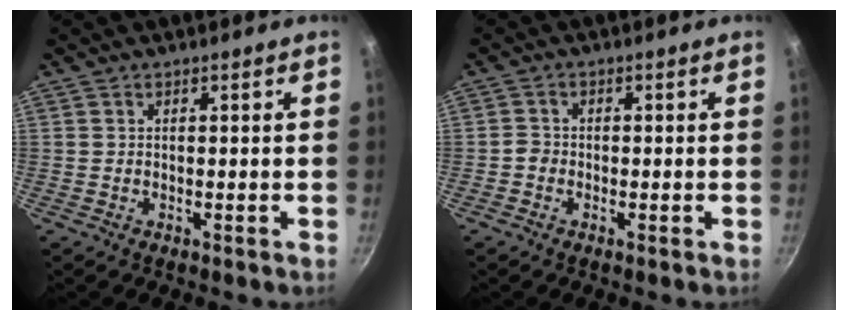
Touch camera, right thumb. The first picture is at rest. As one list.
[{"total": 1.8, "force": [-0.9, 1.3, 0.7], "torque": [-0.014, 0.011, -0.024]}]